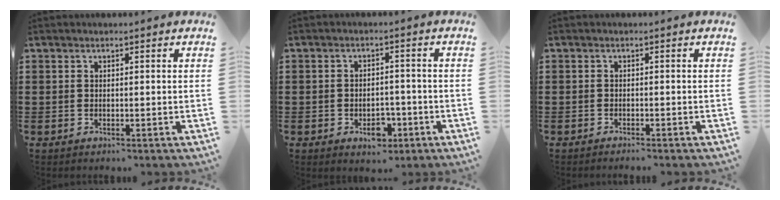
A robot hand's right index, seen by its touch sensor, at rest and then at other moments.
{"total": 4.7, "force": [-2.2, 2.7, 3.0], "torque": [-0.040, 0.005, -0.040]}
{"total": 0.9, "force": [-0.9, -0.1, 0.1], "torque": [-0.003, 0.000, -0.018]}